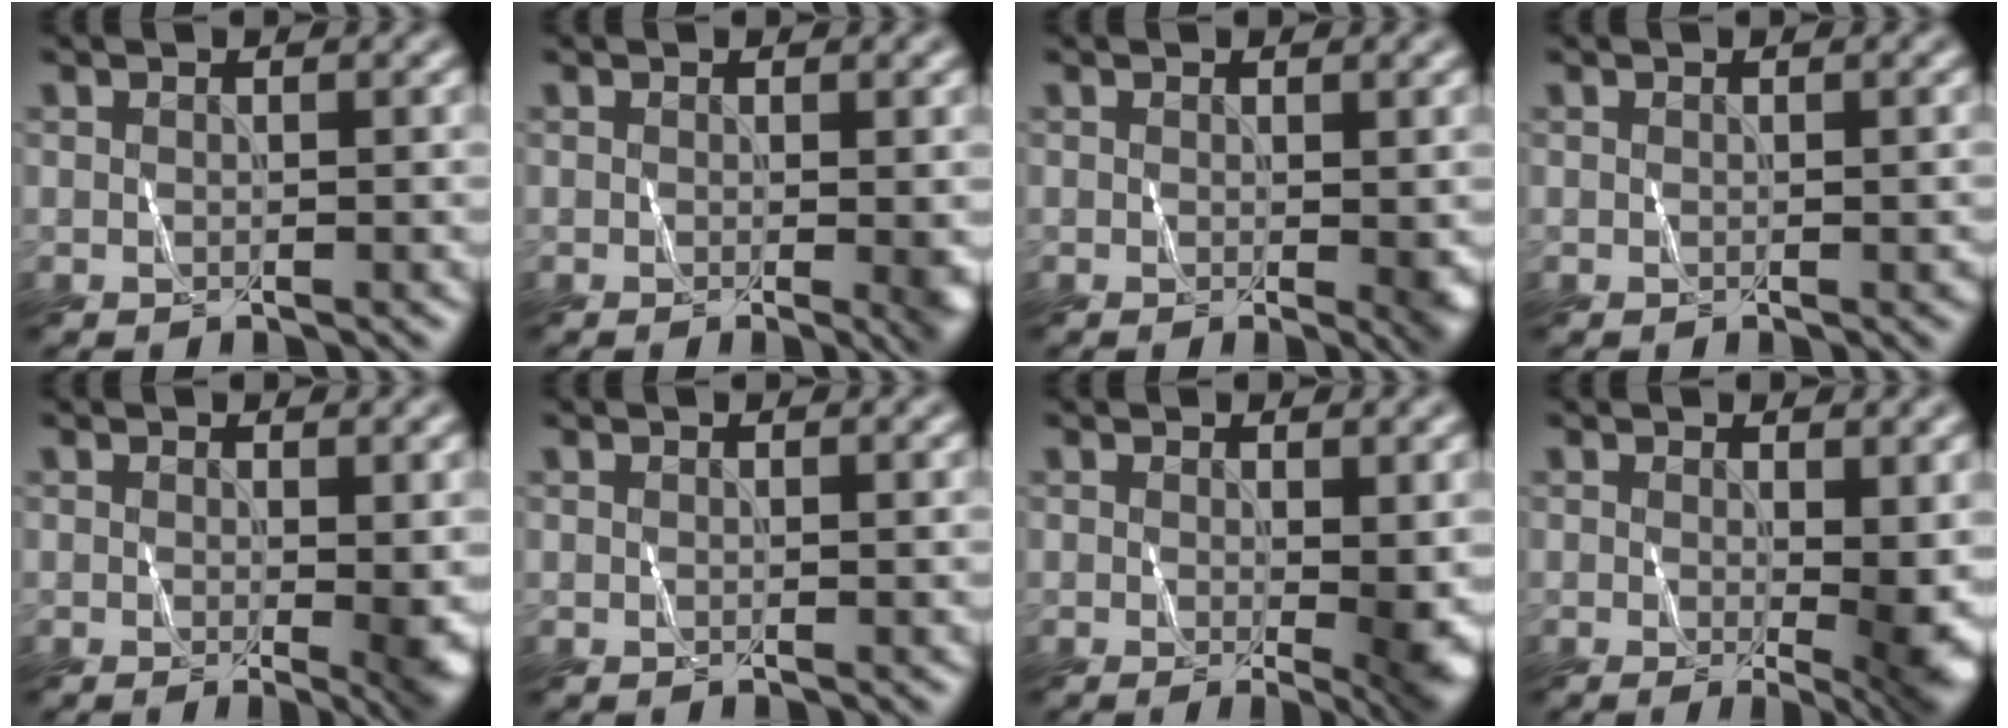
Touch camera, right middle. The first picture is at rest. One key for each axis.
{"total": 1.7, "fx": -0.1, "fy": 0.2, "fz": 1.7, "tx": -0.018, "ty": -0.003, "tz": 0.005}
{"total": 1.6, "fx": -0.1, "fy": 0.4, "fz": 1.6, "tx": -0.017, "ty": 0.000, "tz": 0.007}
{"total": 0.5, "fx": -0.3, "fy": 0.2, "fz": 0.4, "tx": -0.001, "ty": 0.003, "tz": 0.004}
{"total": 2.7, "fx": 0.0, "fy": 0.5, "fz": 2.6, "tx": -0.032, "ty": -0.004, "tz": 0.008}
{"total": 0.0}
{"total": 3.7, "fx": -0.1, "fy": 0.9, "fz": 3.6, "tx": -0.049, "ty": -0.007, "tz": 0.009}
{"total": 5.3, "fx": 0.1, "fy": 1.6, "fz": 5.0, "tx": -0.069, "ty": -0.011, "tz": 0.013}